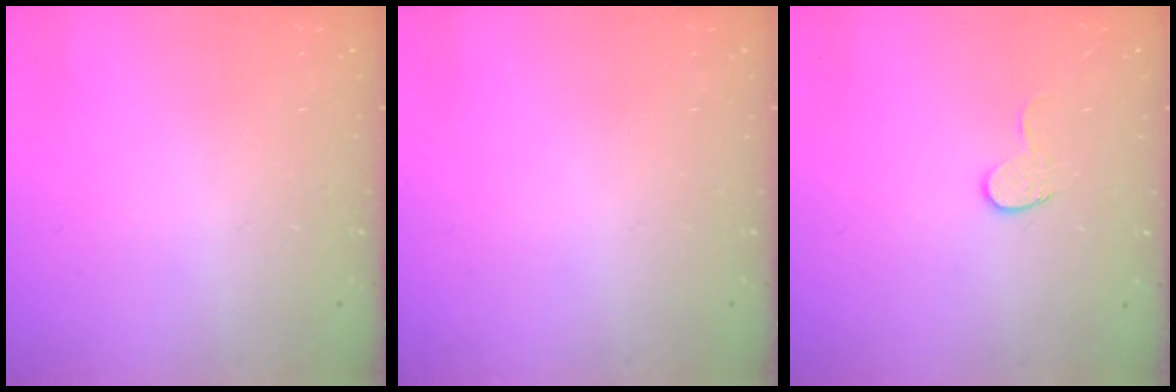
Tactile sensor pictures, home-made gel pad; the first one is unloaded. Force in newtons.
{"total": 0.0}
{"total": 4.4, "press": 4.4, "slide": 0.4}